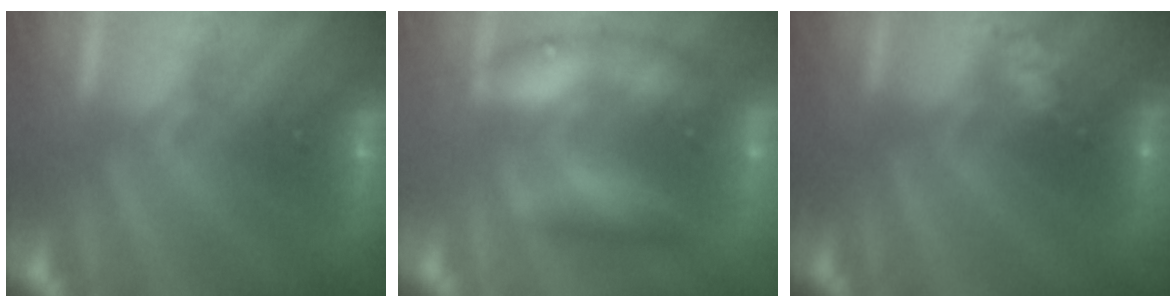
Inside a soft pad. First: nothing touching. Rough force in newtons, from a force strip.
{"total": 2.6}
{"total": 2.2}